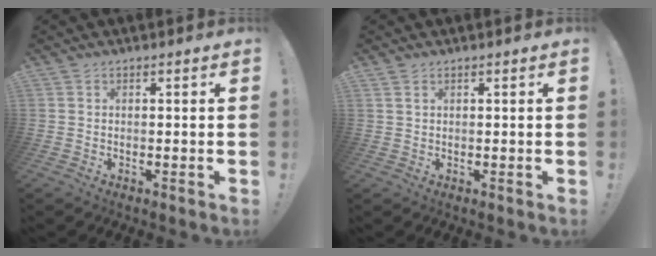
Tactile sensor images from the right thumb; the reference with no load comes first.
{"total": 1.3, "force": [0.9, 0.6, 0.7], "torque": [-0.011, -0.001, 0.016]}